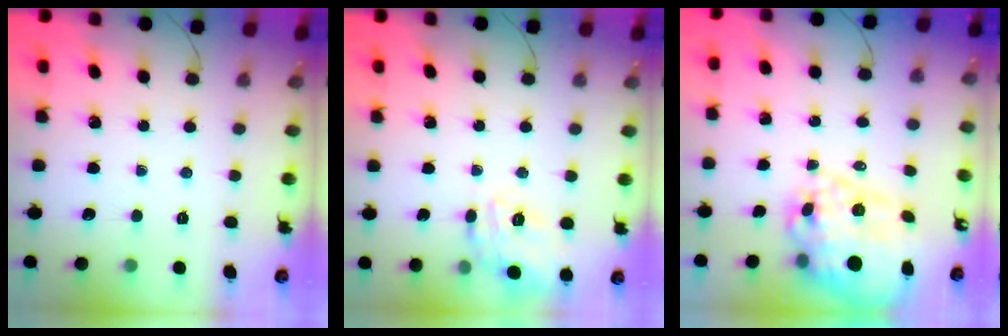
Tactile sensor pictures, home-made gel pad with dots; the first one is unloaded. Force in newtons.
{"total": 15.6, "press": 15.6, "slide": 0.7}
{"total": 18.5, "press": 18.0, "slide": 4.4}